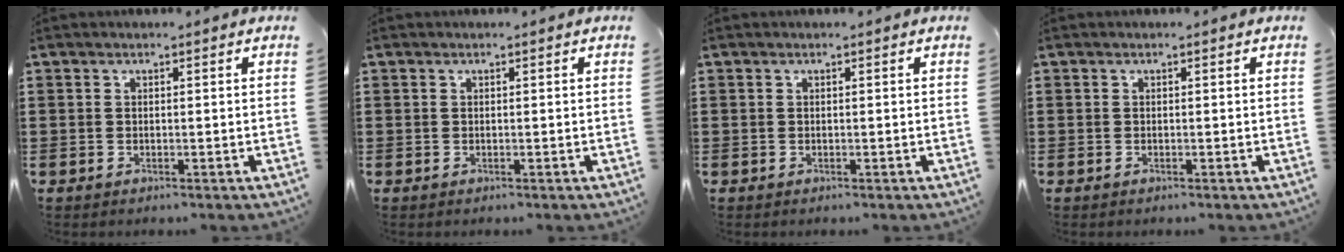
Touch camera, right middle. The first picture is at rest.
{"total": 0.0}
{"total": 0.0}
{"total": 0.0}